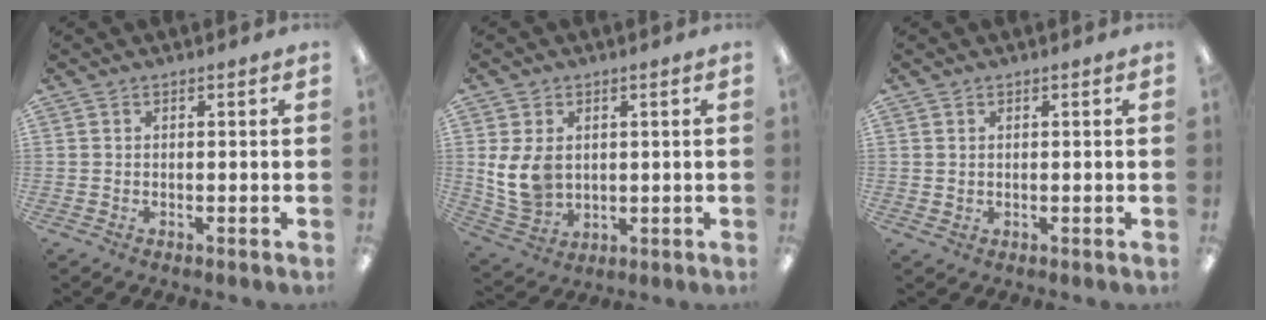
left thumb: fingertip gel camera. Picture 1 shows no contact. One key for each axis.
{"total": 9.3, "fx": 1.5, "fy": 7.1, "fz": 5.8, "tx": -0.136, "ty": 0.004, "tz": 0.031}
{"total": 0.8, "fx": 0.6, "fy": 0.6, "fz": 0.1, "tx": -0.002, "ty": 0.002, "tz": 0.010}